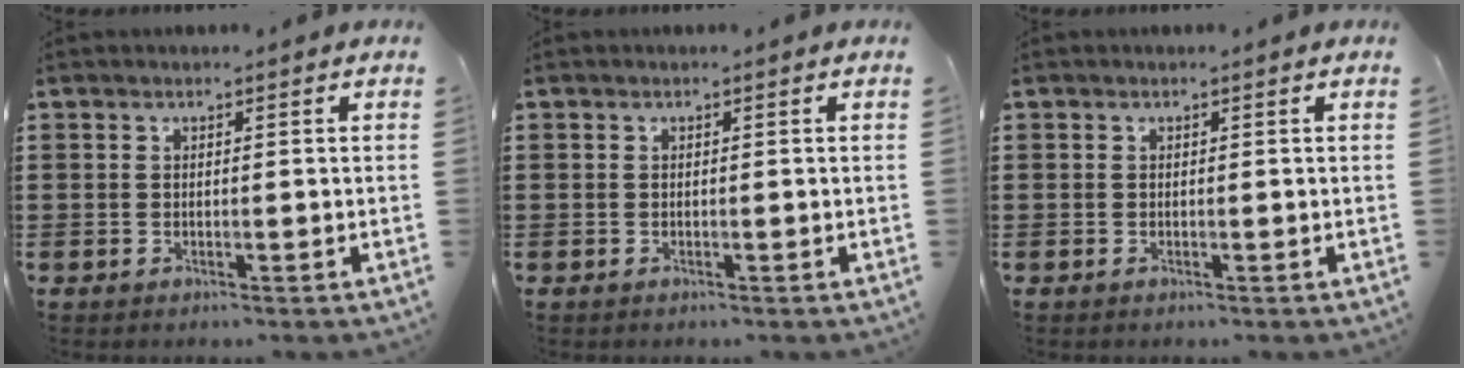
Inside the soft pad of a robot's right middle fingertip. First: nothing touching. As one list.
[{"total": 0.0}, {"total": 0.0}]